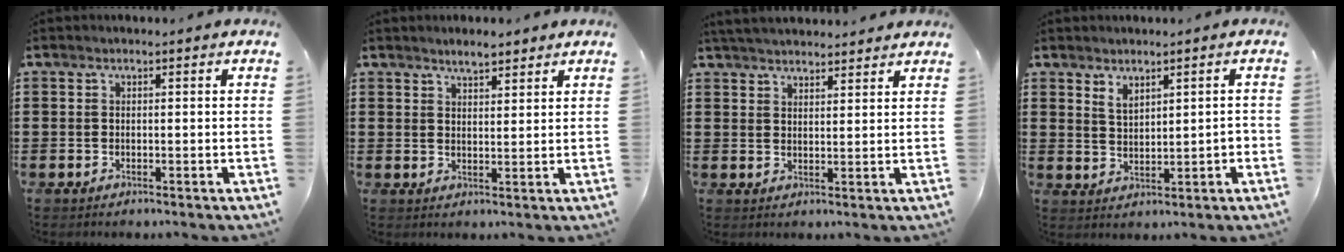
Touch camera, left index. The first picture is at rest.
{"total": 2.9, "force": [2.6, 0.6, 1.0], "torque": [-0.024, 0.001, 0.050]}
{"total": 3.7, "force": [3.6, 0.2, 0.5], "torque": [-0.020, -0.006, 0.068]}
{"total": 2.7, "force": [1.8, 1.1, 1.8], "torque": [-0.030, -0.001, 0.031]}